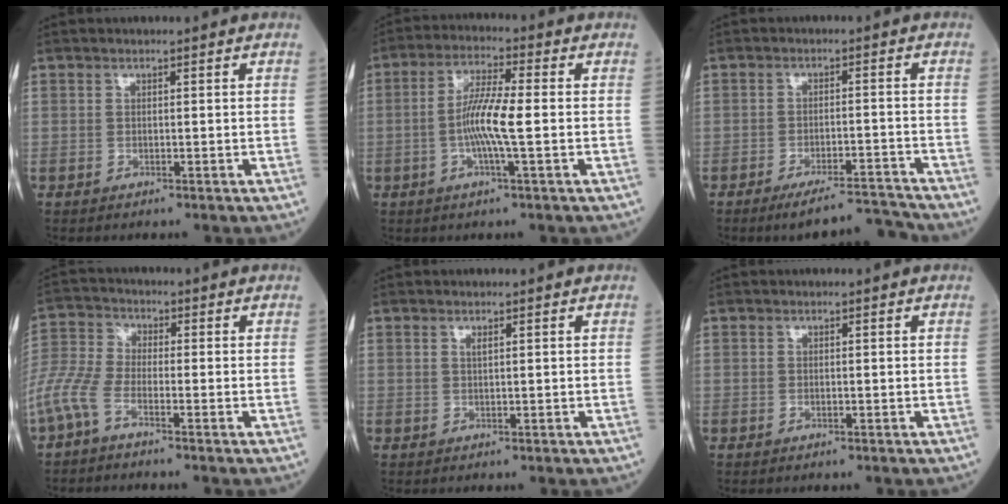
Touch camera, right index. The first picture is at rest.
{"total": 7.8, "force": [-1.0, 0.3, 7.7], "torque": [-0.152, 0.000, -0.026]}
{"total": 6.2, "force": [-5.9, -0.5, 1.7], "torque": [-0.013, 0.004, -0.098]}
{"total": 6.5, "force": [-3.9, 1.9, 4.8], "torque": [-0.130, 0.003, -0.091]}
{"total": 0.6, "force": [0.3, 0.0, 0.5], "torque": [-0.012, -0.001, 0.006]}
{"total": 0.0}